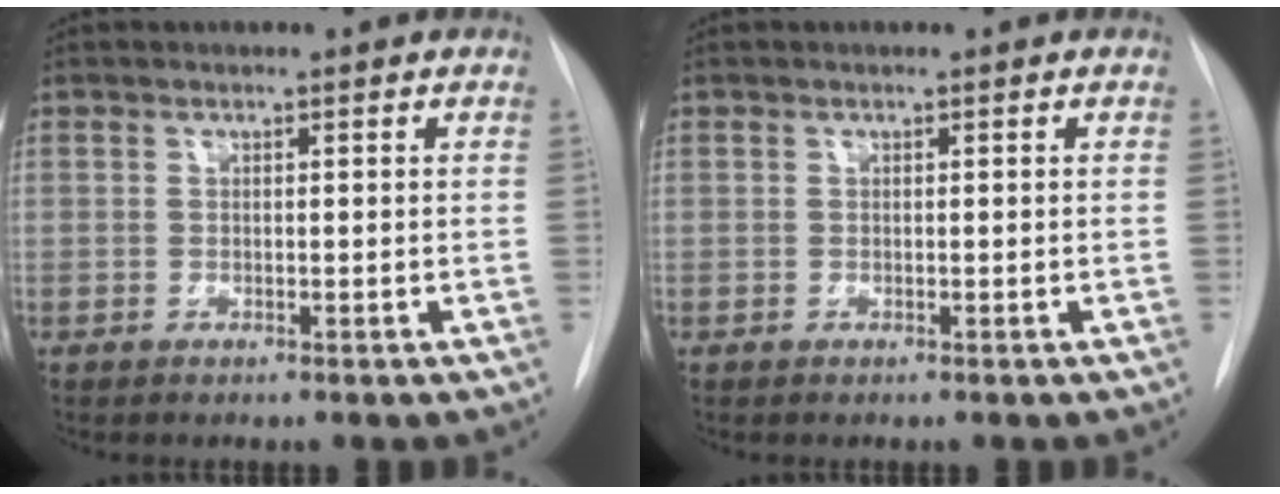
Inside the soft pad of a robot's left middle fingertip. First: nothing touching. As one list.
[{"total": 0.0}]